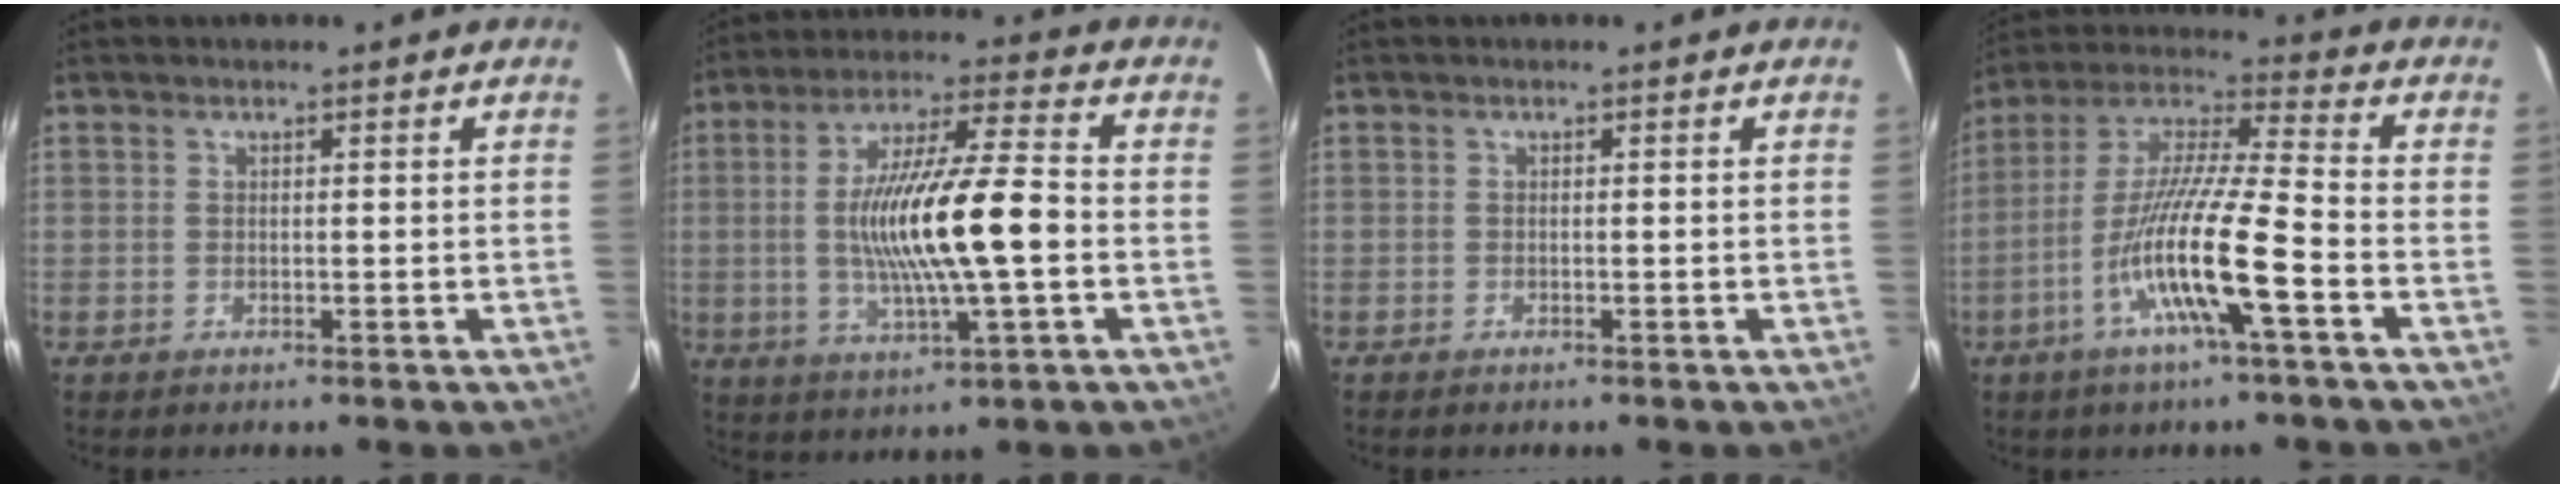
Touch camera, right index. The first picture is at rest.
{"total": 15.0, "force": [-1.4, 1.3, 14.9], "torque": [-0.276, 0.002, -0.024]}
{"total": 0.5, "force": [-0.5, 0.1, 0.2], "torque": [-0.008, -0.002, -0.008]}
{"total": 15.1, "force": [-5.5, 0.1, 14.0], "torque": [-0.280, -0.004, -0.110]}